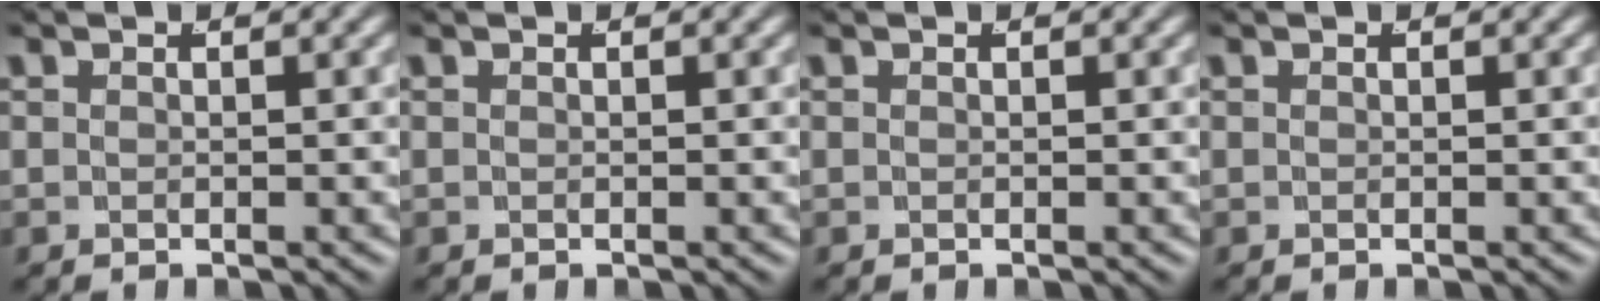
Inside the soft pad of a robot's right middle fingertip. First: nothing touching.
{"total": 0.0}
{"total": 0.0}
{"total": 0.0}